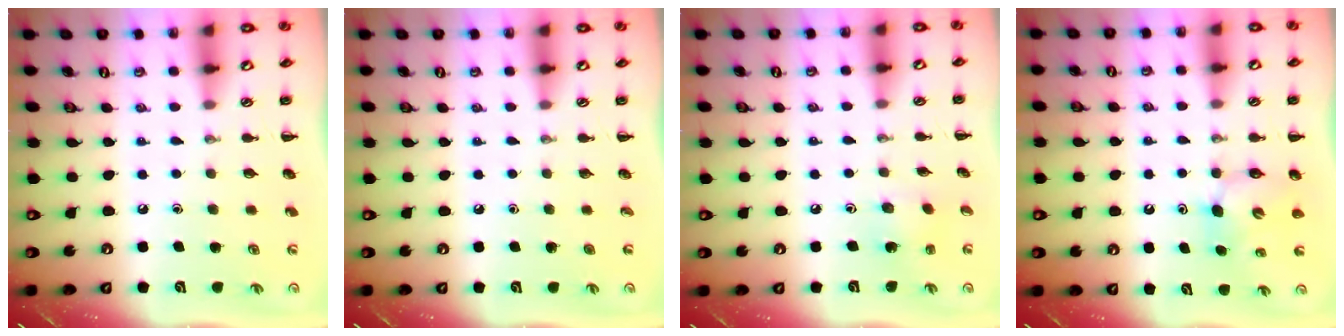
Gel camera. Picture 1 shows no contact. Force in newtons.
{"total": 0.0}
{"total": 1.7, "press": 1.6, "slide": 0.7}
{"total": 5.5, "press": 5.4, "slide": 0.7}